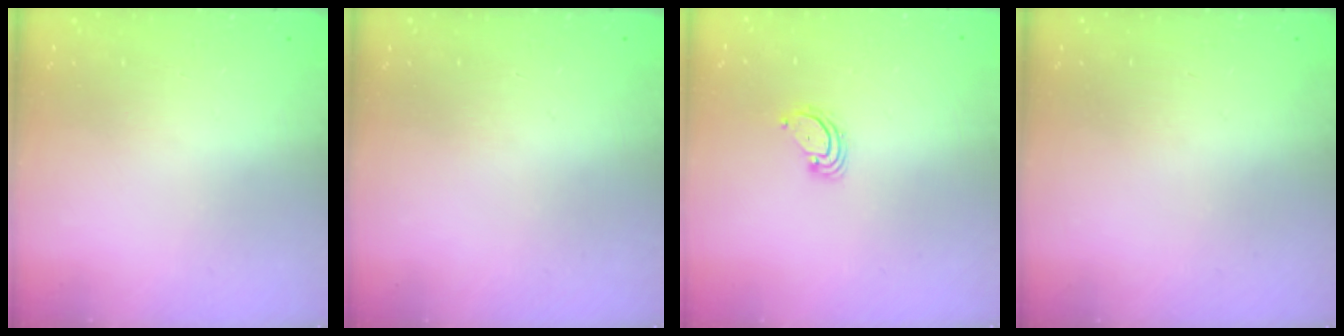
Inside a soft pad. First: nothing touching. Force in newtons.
{"total": 0.0}
{"total": 2.9, "press": 2.9, "slide": 0.3}
{"total": 0.0}